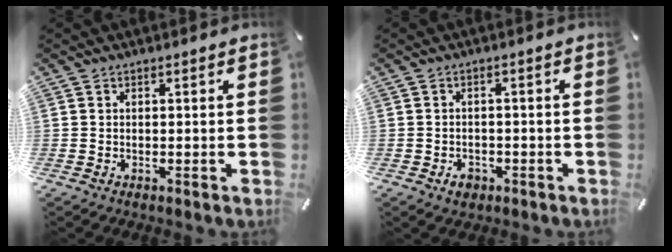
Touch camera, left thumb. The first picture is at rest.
{"total": 3.2, "force": [-1.7, 2.3, 1.5], "torque": [-0.025, 0.009, -0.031]}